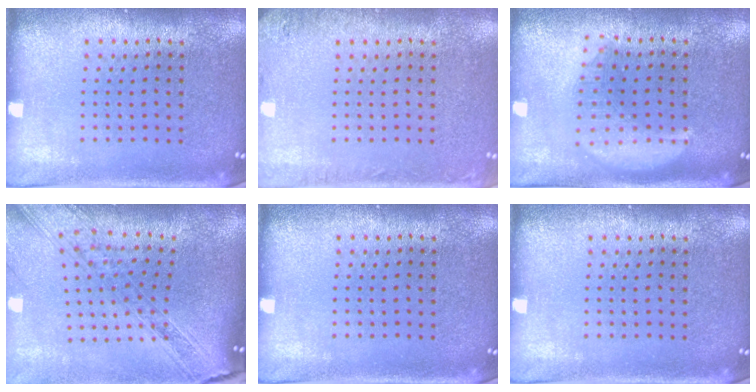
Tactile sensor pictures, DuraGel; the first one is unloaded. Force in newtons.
{"total": 1.5, "press": 1.5, "slide": 0.2}
{"total": 2.9, "press": 2.9, "slide": 0.3}
{"total": 2.5, "press": 2.1, "slide": 1.3}
{"total": 0.0}
{"total": 0.0}